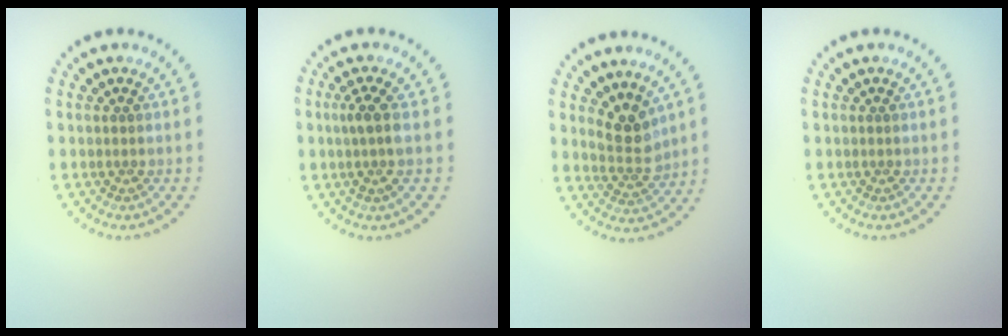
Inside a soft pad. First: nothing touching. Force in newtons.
{"total": 2.1, "press": 1.6, "slide": 1.4}
{"total": 2.9, "press": 2.5, "slide": 1.4}
{"total": 0.0}